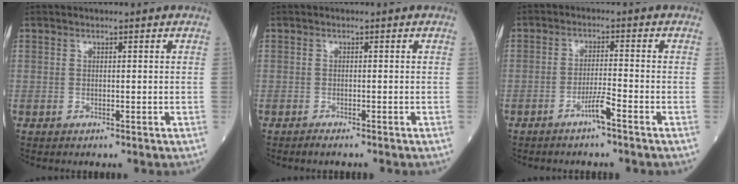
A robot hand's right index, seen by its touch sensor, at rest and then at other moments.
{"total": 1.7, "force": [-1.5, -0.1, 0.9], "torque": [-0.010, 0.000, -0.020]}
{"total": 3.3, "force": [-2.2, -0.3, 2.4], "torque": [-0.047, -0.003, -0.044]}